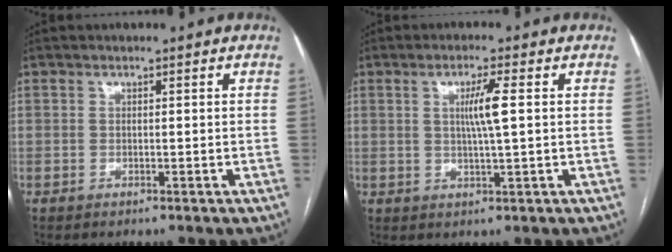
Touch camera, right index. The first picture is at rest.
{"total": 4.5, "force": [0.8, -0.3, 4.4], "torque": [-0.082, -0.002, 0.016]}